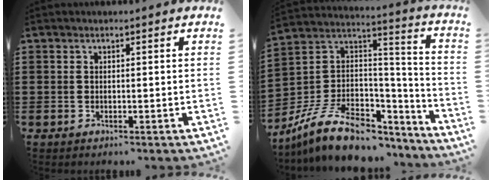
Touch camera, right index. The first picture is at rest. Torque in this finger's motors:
{"motor_torque": [0.14, -0.01, -0.08, -0.21]}